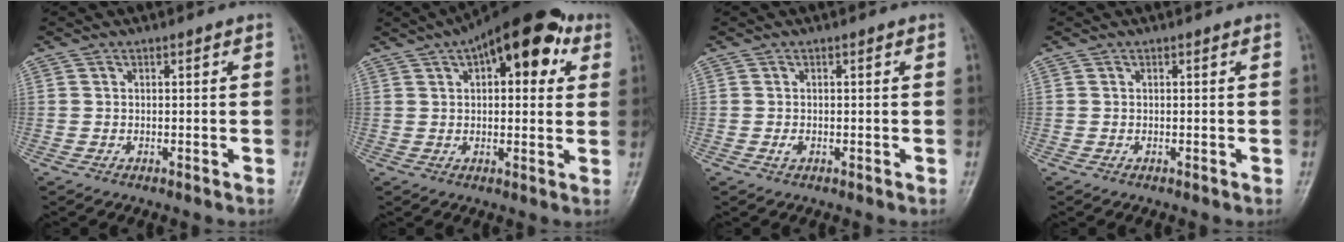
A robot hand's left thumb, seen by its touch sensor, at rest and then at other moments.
{"total": 16.6, "force": [7.0, 7.7, 12.9], "torque": [-0.148, 0.013, 0.092]}
{"total": 0.8, "force": [-0.3, 0.6, 0.5], "torque": [-0.008, 0.000, -0.005]}
{"total": 0.0}